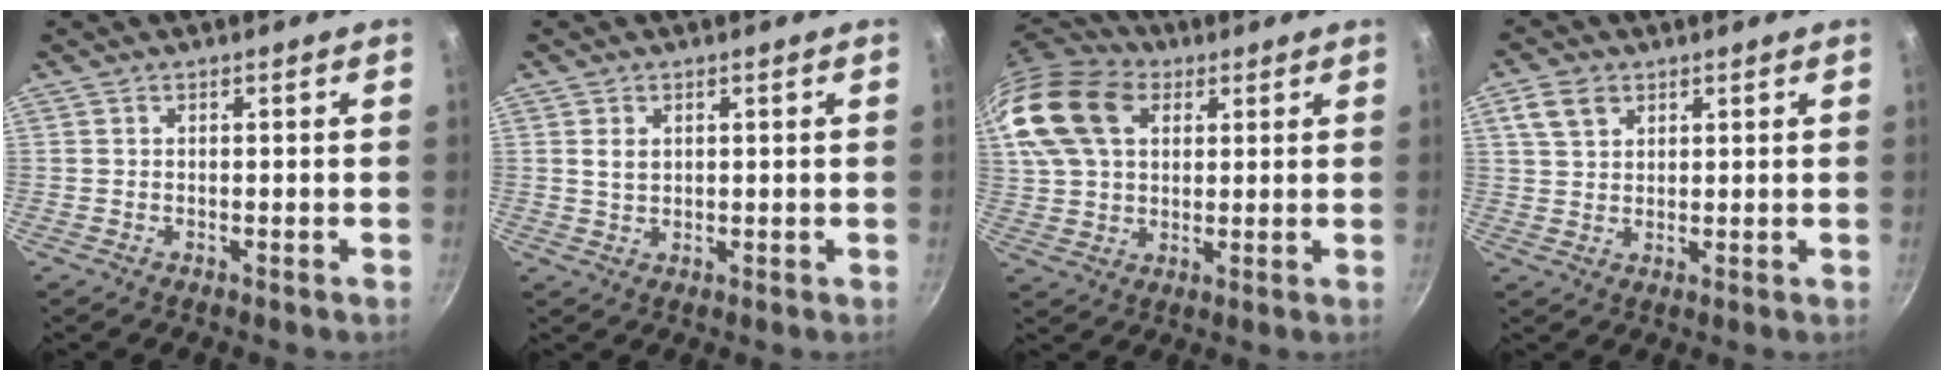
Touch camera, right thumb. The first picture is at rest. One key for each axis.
{"total": 2.4, "fx": 0.8, "fy": 1.6, "fz": 1.6, "tx": -0.026, "ty": -0.004, "tz": 0.016}
{"total": 20.4, "fx": 7.3, "fy": 14.3, "fz": 12.6, "tx": -0.260, "ty": 0.019, "tz": 0.127}
{"total": 5.4, "fx": 2.6, "fy": 3.7, "fz": 2.8, "tx": -0.041, "ty": 0.001, "tz": 0.049}